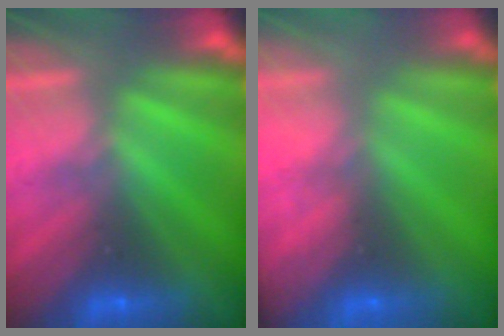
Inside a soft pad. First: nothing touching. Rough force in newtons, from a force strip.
{"total": 6.9}